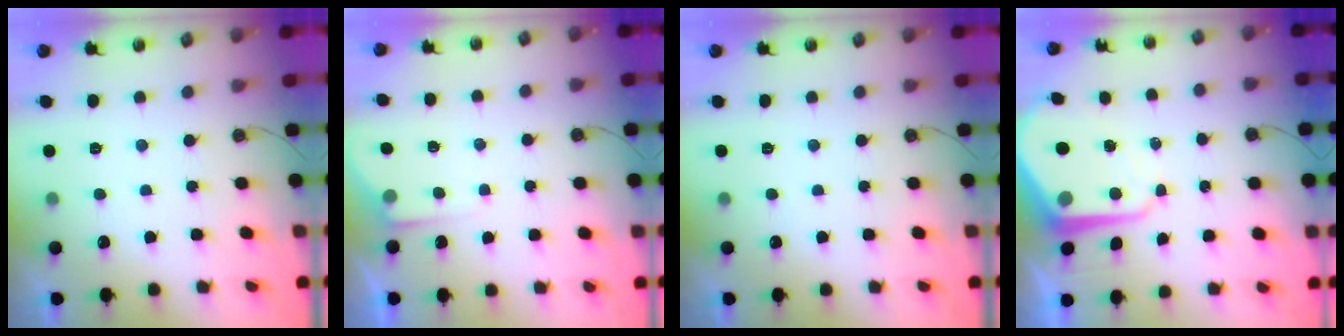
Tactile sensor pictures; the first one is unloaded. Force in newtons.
{"total": 3.4, "press": 3.4, "slide": 0.6}
{"total": 0.0}
{"total": 10.8, "press": 10.7, "slide": 1.0}